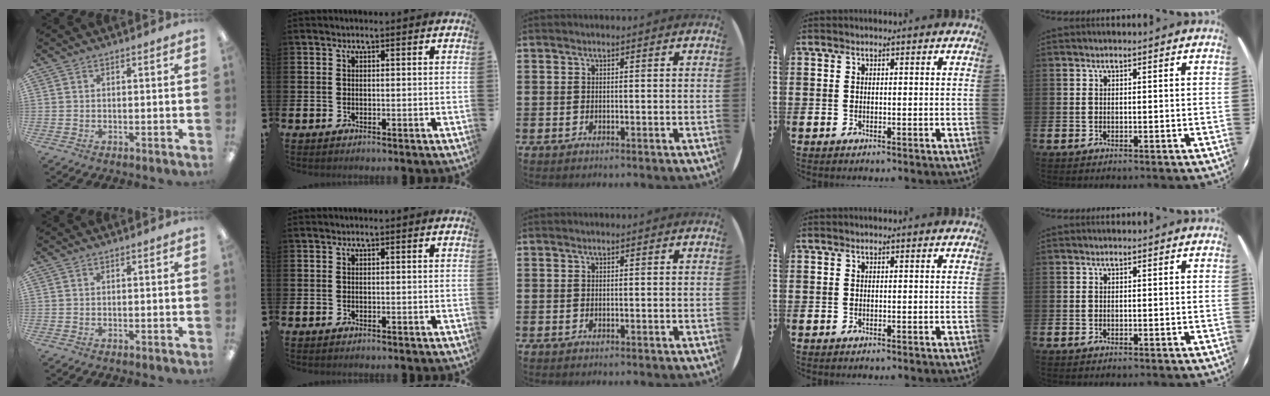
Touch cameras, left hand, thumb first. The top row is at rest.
{}